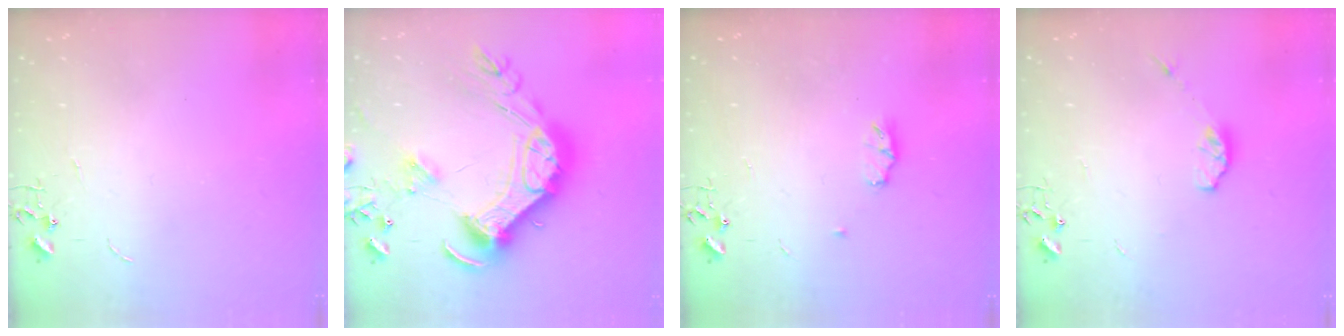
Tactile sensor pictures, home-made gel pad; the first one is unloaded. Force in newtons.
{"total": 27.8, "press": 27.6, "slide": 3.0}
{"total": 5.6, "press": 5.6, "slide": 0.9}
{"total": 5.3, "press": 5.2, "slide": 1.0}